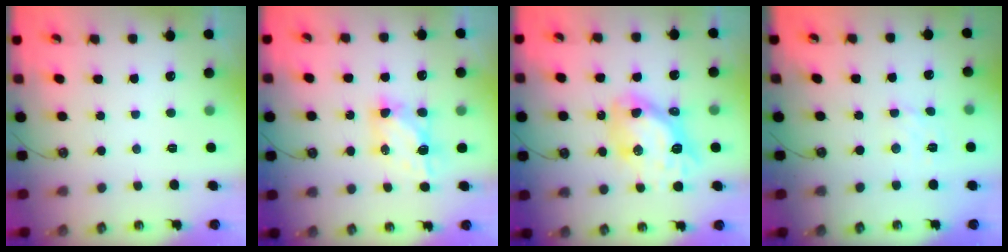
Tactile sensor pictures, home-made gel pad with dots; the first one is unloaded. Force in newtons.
{"total": 6.3, "press": 6.3, "slide": 0.4}
{"total": 14.3, "press": 14.2, "slide": 1.4}
{"total": 2.9, "press": 2.9, "slide": 0.2}